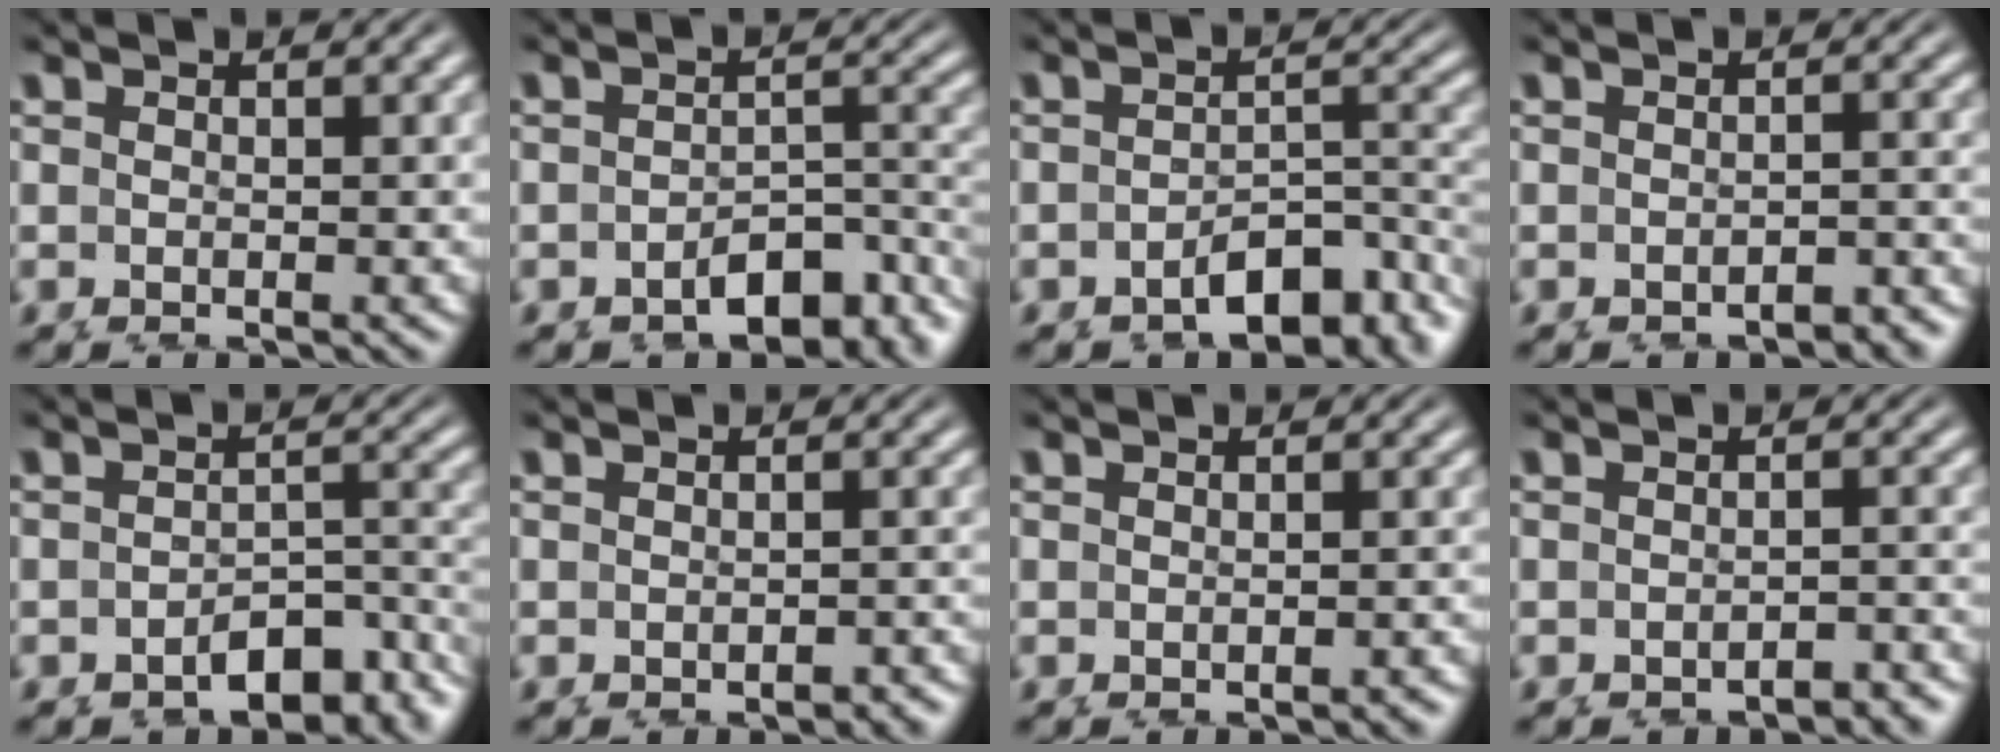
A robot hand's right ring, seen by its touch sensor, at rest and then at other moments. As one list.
[{"total": 4.5, "force": [-3.3, 1.6, 2.5], "torque": [-0.009, -0.008, -0.046]}, {"total": 4.8, "force": [-3.4, 1.8, 2.9], "torque": [-0.016, -0.012, -0.044]}, {"total": 2.3, "force": [-2.2, 0.4, 0.4], "torque": [0.003, -0.003, -0.035]}, {"total": 4.1, "force": [-3.3, 1.5, 2.1], "torque": [-0.004, -0.007, -0.046]}, {"total": 1.7, "force": [-1.6, 0.5, 0.3], "torque": [0.001, -0.002, -0.023]}, {"total": 1.0, "force": [-1.0, 0.0, 0.3], "torque": [-0.002, 0.002, -0.015]}, {"total": 2.6, "force": [-2.5, 0.4, 0.5], "torque": [0.002, -0.003, -0.040]}]